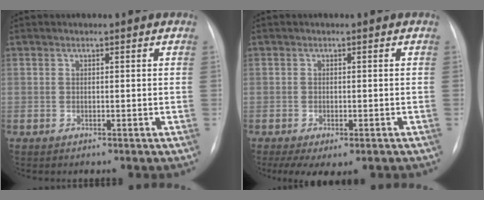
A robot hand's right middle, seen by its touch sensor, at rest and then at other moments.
{"total": 5.4, "force": [-3.3, 2.4, 3.5], "torque": [-0.052, -0.010, -0.048]}